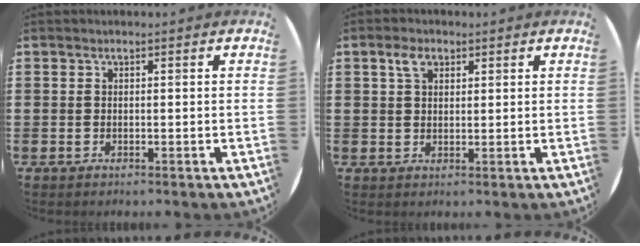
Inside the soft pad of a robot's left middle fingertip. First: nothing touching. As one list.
[{"total": 2.8, "force": [1.6, 1.7, 1.5], "torque": [-0.027, 0.003, 0.029]}]